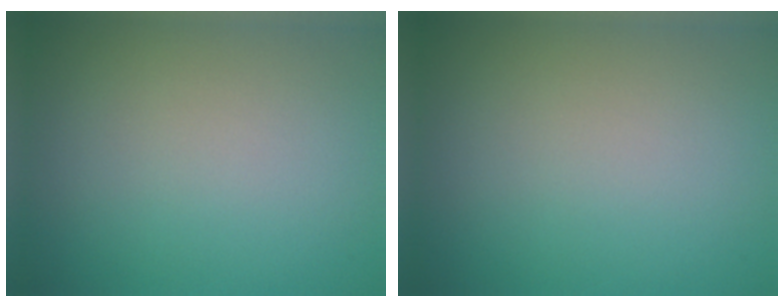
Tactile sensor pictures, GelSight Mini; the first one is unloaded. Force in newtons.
{"total": 0.0}